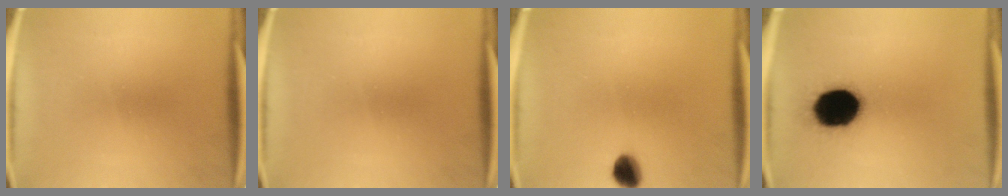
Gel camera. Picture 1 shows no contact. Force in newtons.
{"total": 0.0}
{"total": 4.7}
{"total": 19.1}